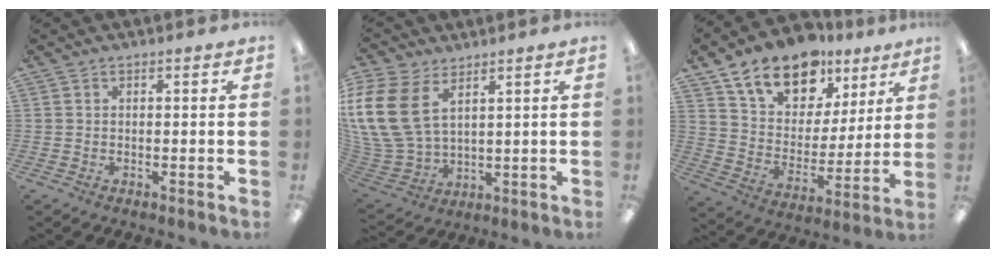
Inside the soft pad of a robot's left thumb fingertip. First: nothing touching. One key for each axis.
{"total": 16.3, "fx": 6.5, "fy": 10.4, "fz": 10.7, "tx": -0.261, "ty": -0.033, "tz": 0.122}
{"total": 16.9, "fx": 12.3, "fy": 9.8, "fz": 6.2, "tx": -0.121, "ty": -0.071, "tz": 0.226}